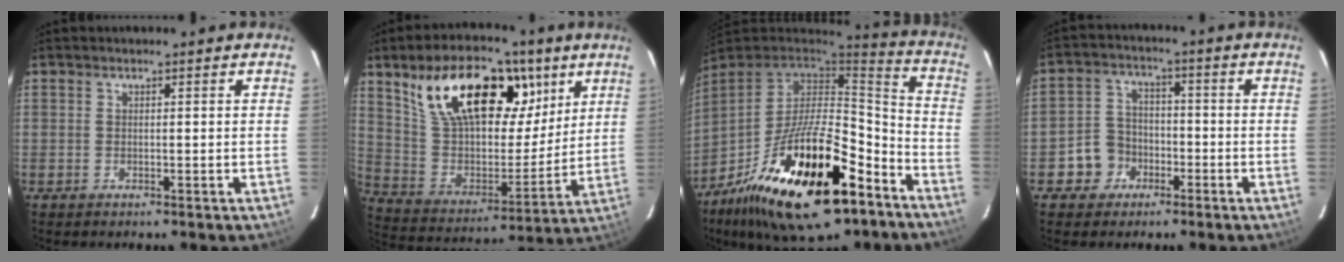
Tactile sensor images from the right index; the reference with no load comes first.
{"total": 24.9, "force": [12.6, 12.8, 17.2], "torque": [-0.315, 0.034, 0.230]}
{"total": 29.2, "force": [-16.2, 11.2, 21.5], "torque": [-0.394, -0.019, -0.256]}
{"total": 6.4, "force": [-3.2, 5.4, 1.2], "torque": [-0.036, 0.026, -0.050]}